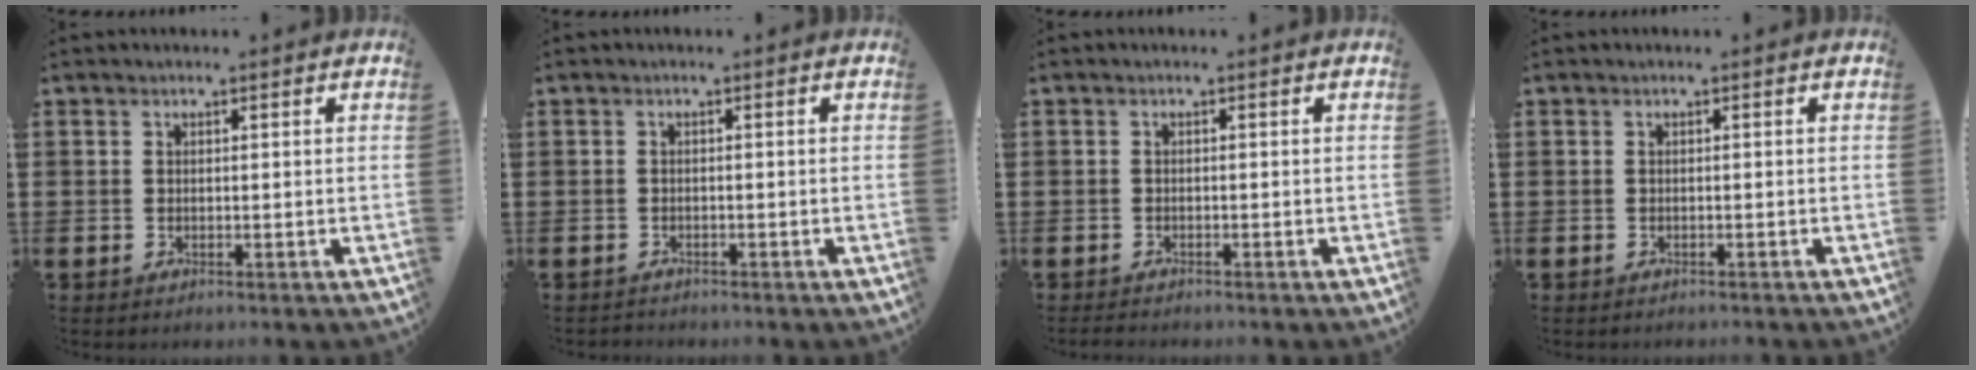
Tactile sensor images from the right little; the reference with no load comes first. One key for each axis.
{"total": 0.6, "fx": -0.6, "fy": 0.1, "fz": -0.1, "tx": -0.001, "ty": -0.002, "tz": -0.013}
{"total": 0.7, "fx": -0.6, "fy": 0.2, "fz": 0.3, "tx": -0.008, "ty": -0.001, "tz": -0.013}
{"total": 0.0}